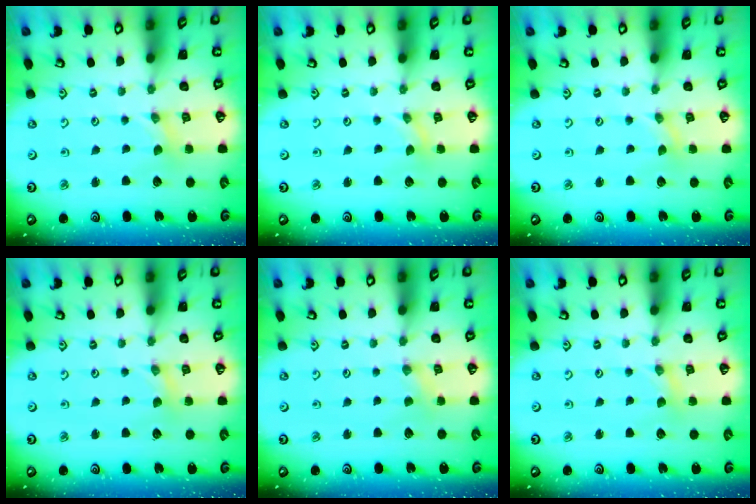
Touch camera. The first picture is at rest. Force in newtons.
{"total": 0.0}
{"total": 0.0}
{"total": 1.2, "press": 1.2, "slide": 0.1}
{"total": 0.5, "press": 0.5, "slide": 0.1}
{"total": 1.2, "press": 1.2, "slide": 0.1}